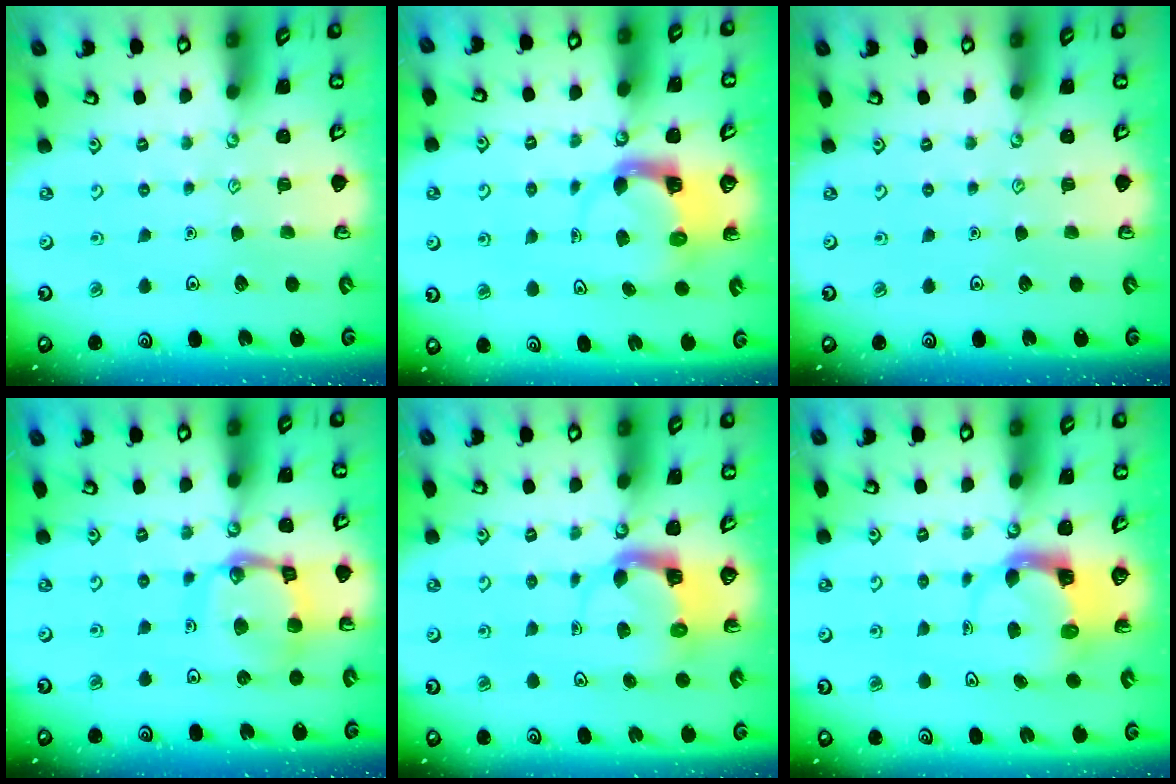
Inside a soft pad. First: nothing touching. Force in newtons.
{"total": 3.9, "press": 3.8, "slide": 0.5}
{"total": 0.0}
{"total": 14.3, "press": 14.2, "slide": 1.4}
{"total": 3.8, "press": 3.7, "slide": 0.6}
{"total": 3.8, "press": 3.7, "slide": 0.5}